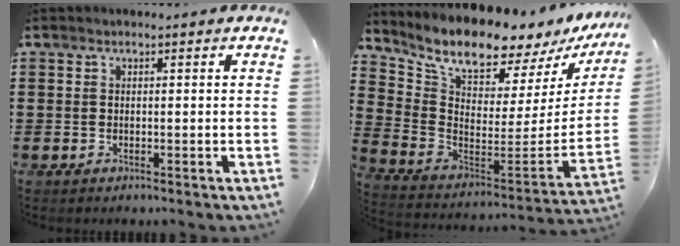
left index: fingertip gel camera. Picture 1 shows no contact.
{"total": 8.8, "force": [8.1, 1.1, 3.2], "torque": [-0.094, -0.081, 0.133]}